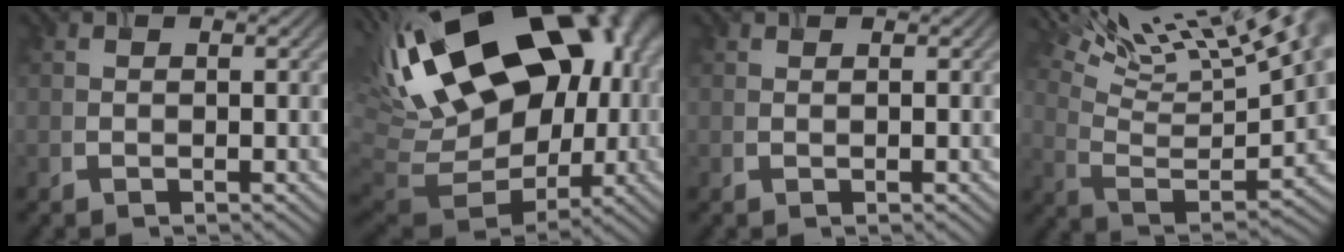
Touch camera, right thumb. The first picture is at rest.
{"total": 21.1, "force": [3.9, 12.9, 16.2], "torque": [-0.282, -0.016, 0.101]}
{"total": 0.0}
{"total": 17.0, "force": [11.2, 4.0, 12.2], "torque": [-0.200, 0.008, 0.174]}